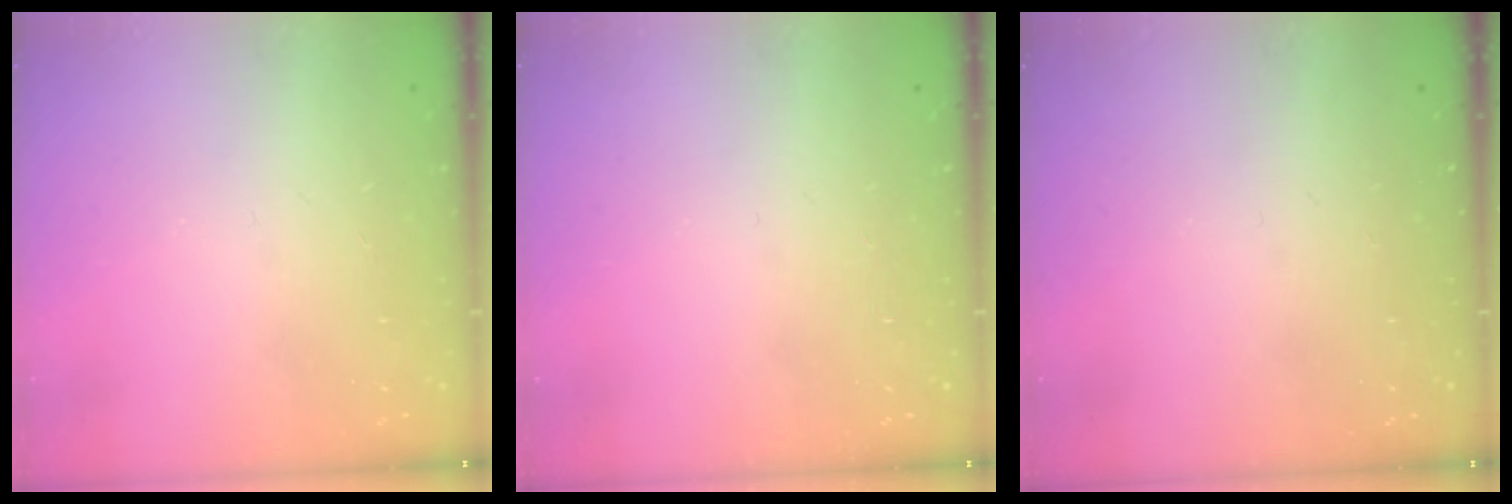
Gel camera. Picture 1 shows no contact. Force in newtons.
{"total": 0.0}
{"total": 0.0}